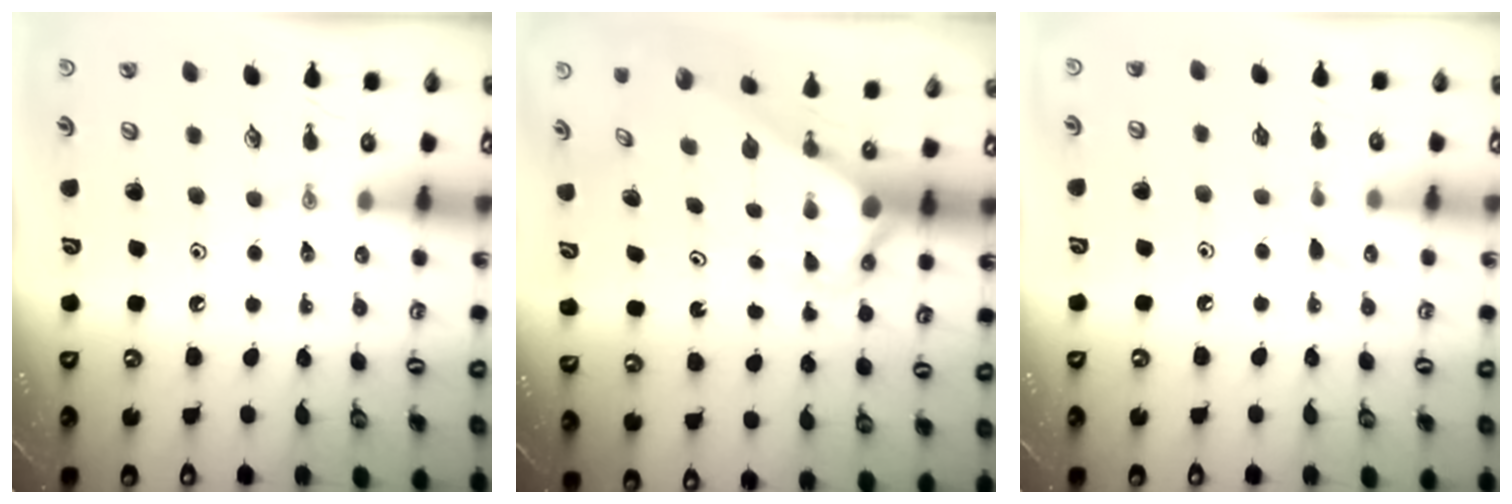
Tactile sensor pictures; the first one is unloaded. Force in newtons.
{"total": 3.0, "press": 3.0, "slide": 0.3}
{"total": 5.8, "press": 5.8, "slide": 0.6}